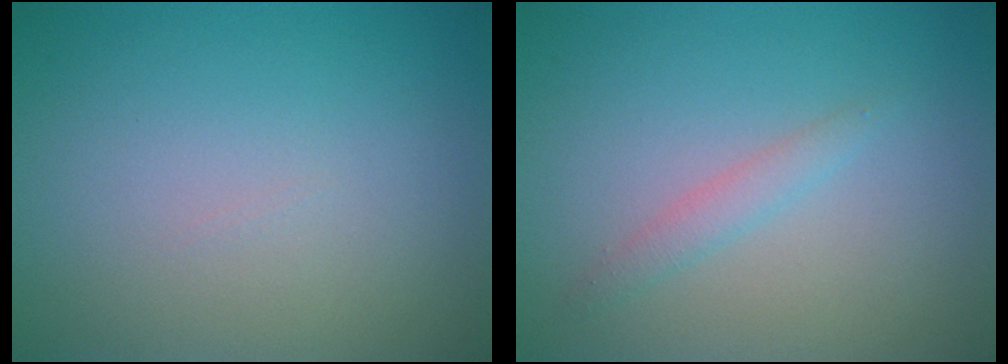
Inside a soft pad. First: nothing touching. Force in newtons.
{"total": 1.4, "press": 1.4, "slide": 0.1}